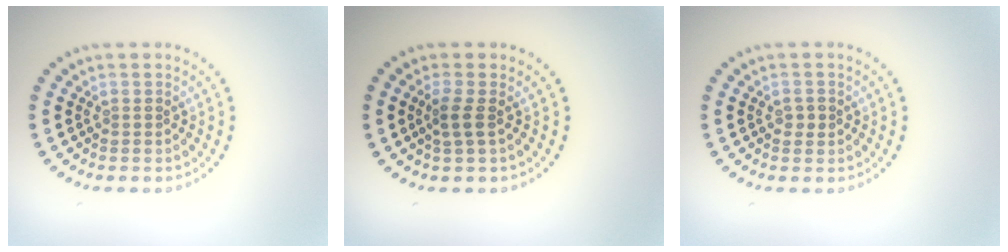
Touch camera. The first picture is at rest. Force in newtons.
{"total": 1.5, "press": 1.3, "slide": 0.9}
{"total": 1.0, "press": 1.0, "slide": 0.1}